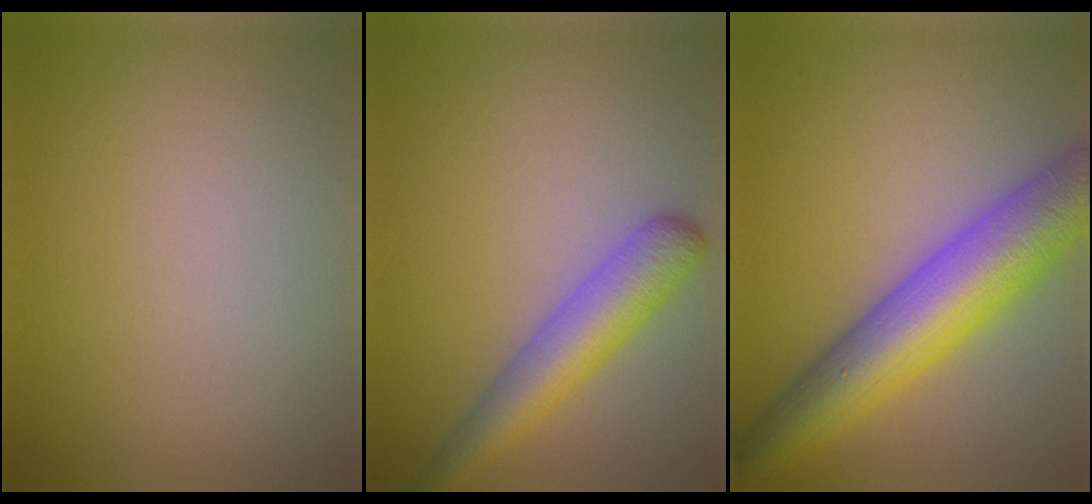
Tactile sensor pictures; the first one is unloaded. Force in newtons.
{"total": 4.7, "press": 4.7, "slide": 0.2}
{"total": 10.2, "press": 10.2, "slide": 0.2}